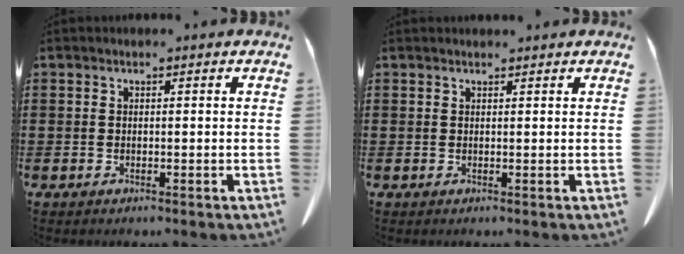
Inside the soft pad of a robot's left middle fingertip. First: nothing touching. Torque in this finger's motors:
{"motor_torque": [0.21, 0.16, 0.02, 0.00]}